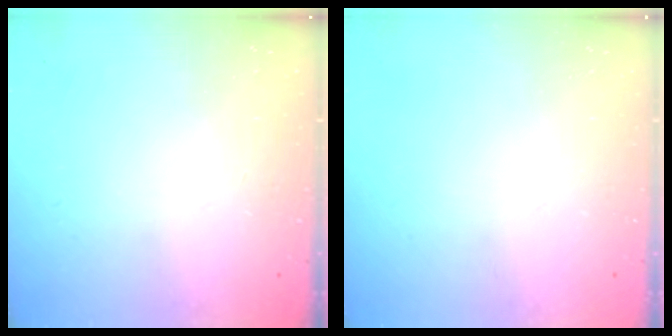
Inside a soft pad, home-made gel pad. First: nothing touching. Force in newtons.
{"total": 0.0}